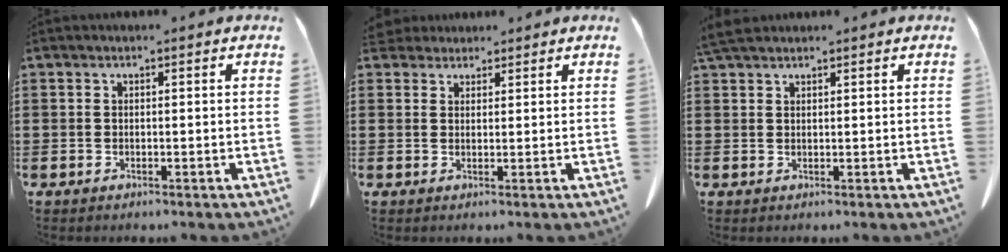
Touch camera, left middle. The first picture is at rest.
{"total": 2.4, "force": [2.2, 1.0, 0.3], "torque": [-0.013, 0.003, 0.044]}
{"total": 3.0, "force": [2.5, 0.7, 1.4], "torque": [-0.035, 0.001, 0.050]}